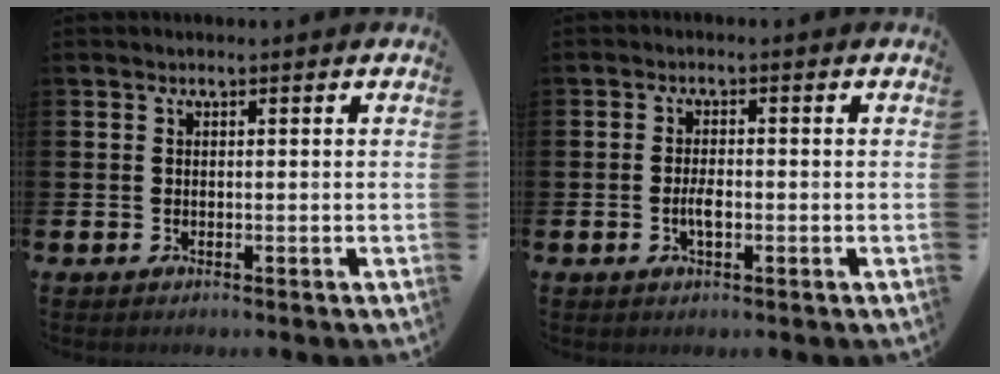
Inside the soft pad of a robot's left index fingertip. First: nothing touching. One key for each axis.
{"total": 2.4, "fx": -0.6, "fy": 1.0, "fz": 2.2, "tx": -0.035, "ty": 0.000, "tz": -0.012}